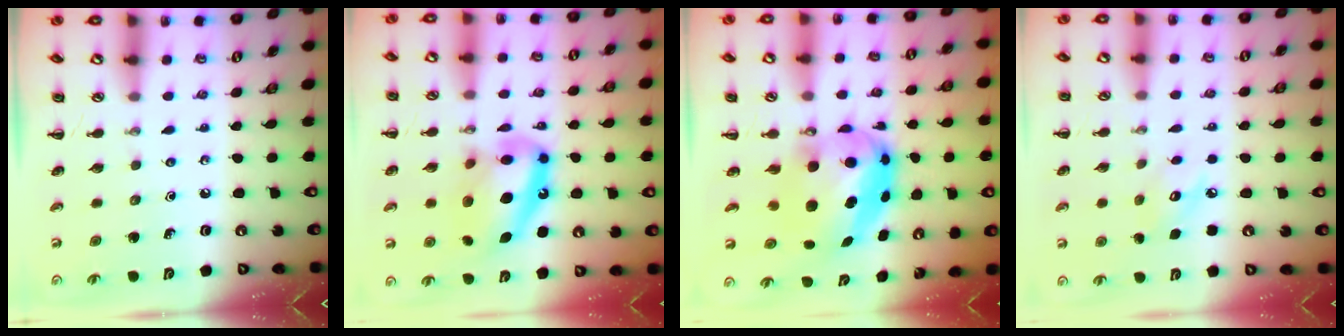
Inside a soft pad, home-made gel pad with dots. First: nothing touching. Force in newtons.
{"total": 16.3, "press": 15.7, "slide": 4.4}
{"total": 9.2, "press": 8.8, "slide": 2.5}
{"total": 6.1, "press": 6.0, "slide": 0.9}